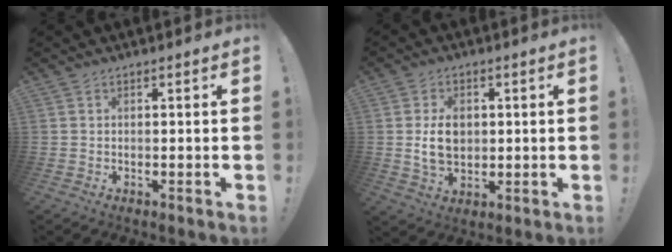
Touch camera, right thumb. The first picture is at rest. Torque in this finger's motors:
{"motor_torque": [0.65, 1.04, 0.04, 0.06, 0.01]}